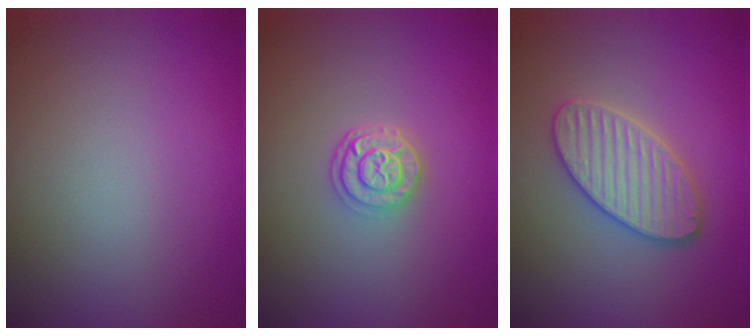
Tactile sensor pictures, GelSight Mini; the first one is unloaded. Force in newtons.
{"total": 2.6, "press": 2.1, "slide": 1.5}
{"total": 4.4, "press": 4.3, "slide": 0.5}